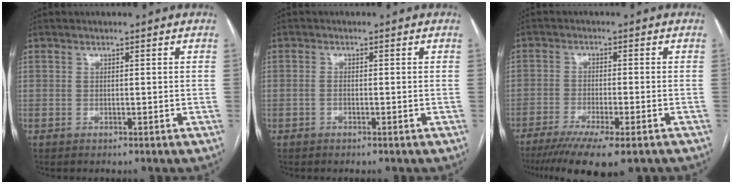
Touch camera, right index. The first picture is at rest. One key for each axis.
{"total": 0.8, "fx": -0.4, "fy": 0.3, "fz": 0.6, "tx": -0.010, "ty": 0.003, "tz": -0.008}
{"total": 13.0, "fx": -9.7, "fy": 1.8, "fz": 8.5, "tx": -0.132, "ty": -0.030, "tz": -0.151}